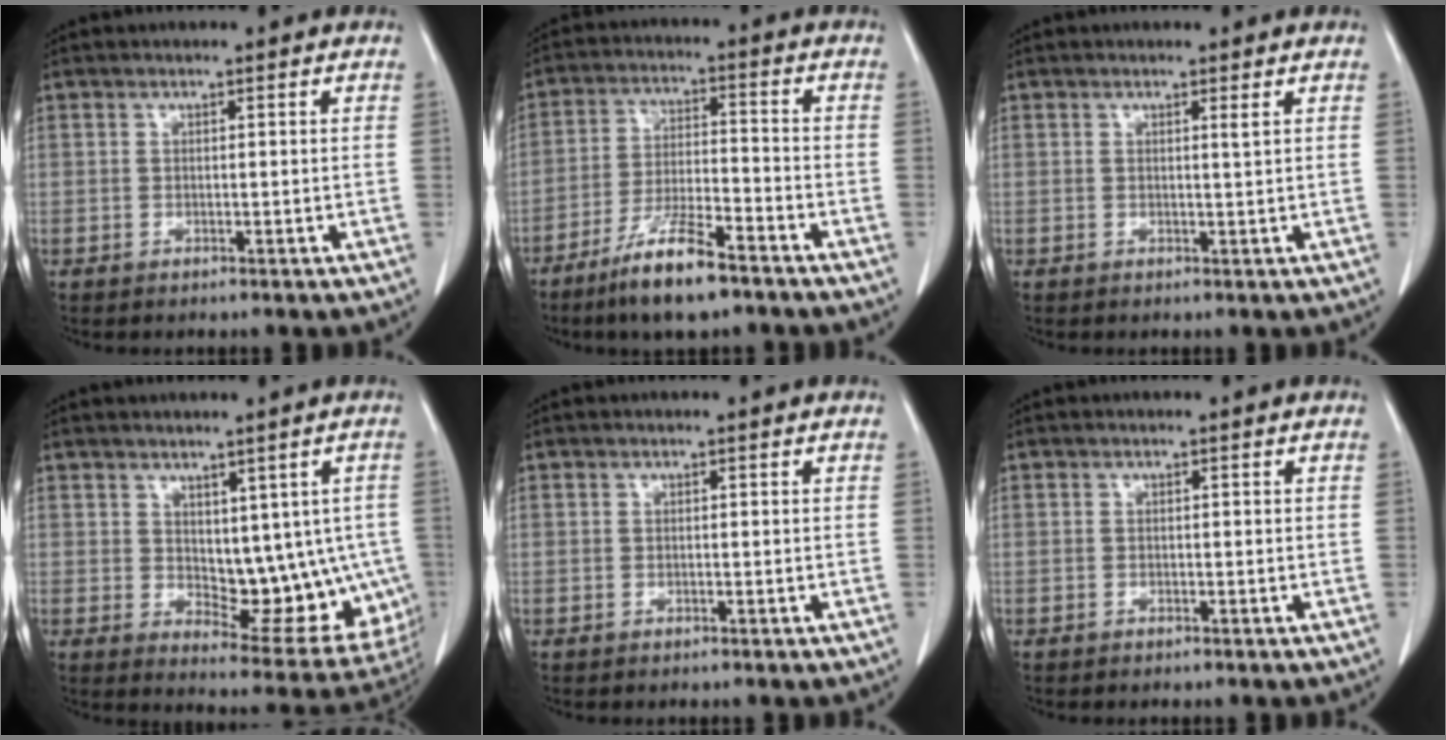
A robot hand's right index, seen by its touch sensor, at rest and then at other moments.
{"total": 10.4, "force": [-7.3, 1.5, 7.2], "torque": [-0.139, -0.019, -0.134]}
{"total": 0.8, "force": [0.4, -0.2, 0.6], "torque": [-0.018, -0.005, 0.009]}
{"total": 12.5, "force": [0.4, 7.0, 10.3], "torque": [-0.107, 0.000, 0.027]}
{"total": 0.0}
{"total": 0.0}